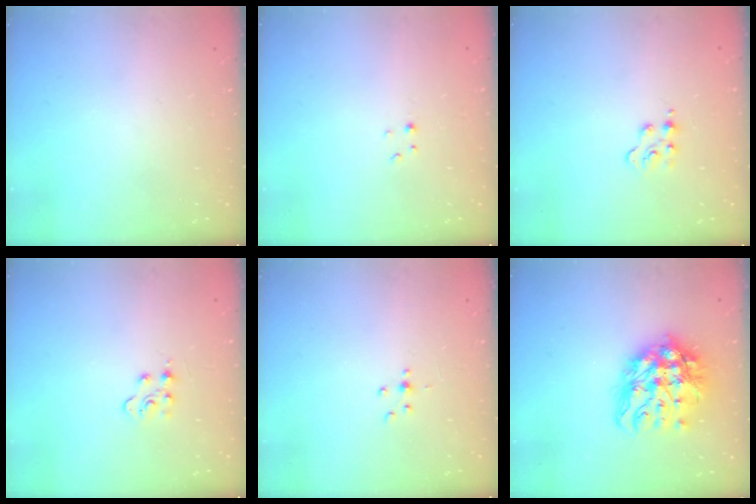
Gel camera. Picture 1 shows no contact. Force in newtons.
{"total": 1.1, "press": 1.1, "slide": 0.2}
{"total": 2.1, "press": 2.1, "slide": 0.5}
{"total": 3.3, "press": 3.3, "slide": 0.3}
{"total": 2.2, "press": 2.1, "slide": 0.5}
{"total": 16.4, "press": 16.4, "slide": 1.4}